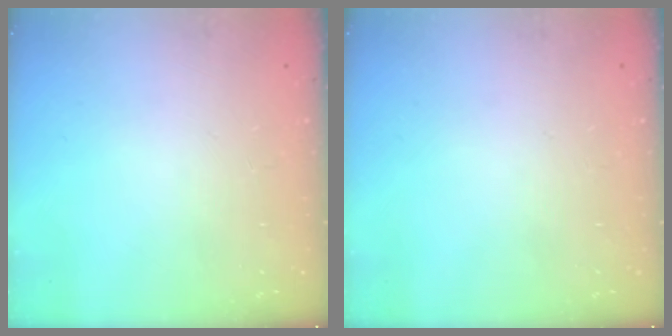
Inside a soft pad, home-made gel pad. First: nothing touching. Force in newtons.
{"total": 0.0}